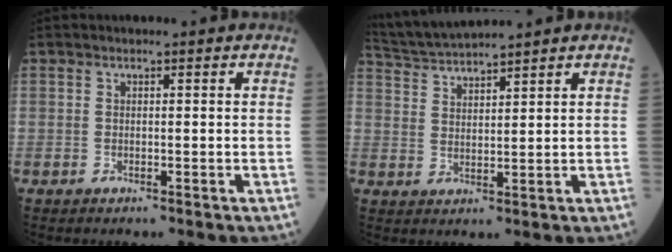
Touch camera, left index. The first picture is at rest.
{"total": 6.6, "force": [6.3, -1.1, 1.6], "torque": [-0.043, 0.018, 0.128]}